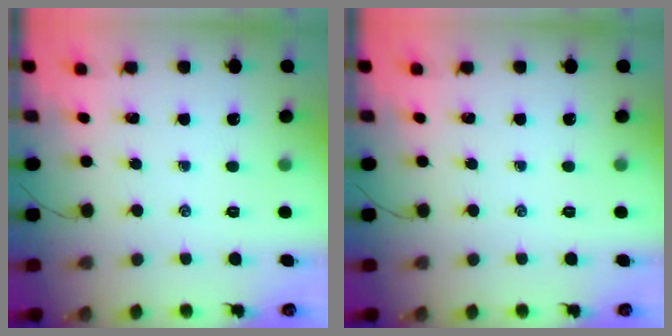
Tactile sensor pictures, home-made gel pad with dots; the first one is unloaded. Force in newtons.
{"total": 0.0}